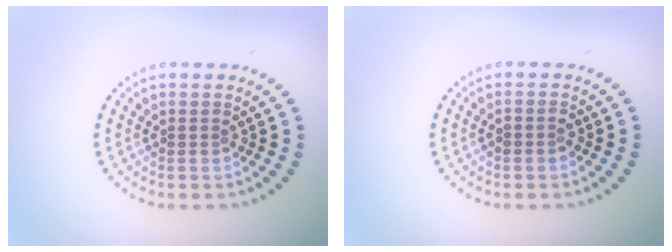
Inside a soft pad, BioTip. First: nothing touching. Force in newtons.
{"total": 1.1, "press": 1.0, "slide": 0.5}